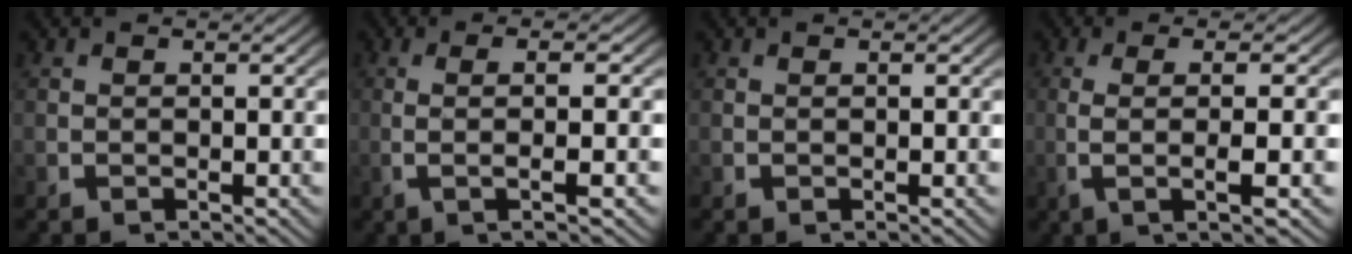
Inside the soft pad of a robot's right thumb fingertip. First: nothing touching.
{"total": 4.9, "force": [-0.2, 0.6, 4.9], "torque": [-0.095, 0.006, -0.004]}
{"total": 0.5, "force": [0.2, -0.5, 0.0], "torque": [0.002, -0.002, 0.007]}
{"total": 6.0, "force": [-0.3, 1.2, 5.8], "torque": [-0.115, 0.001, 0.000]}